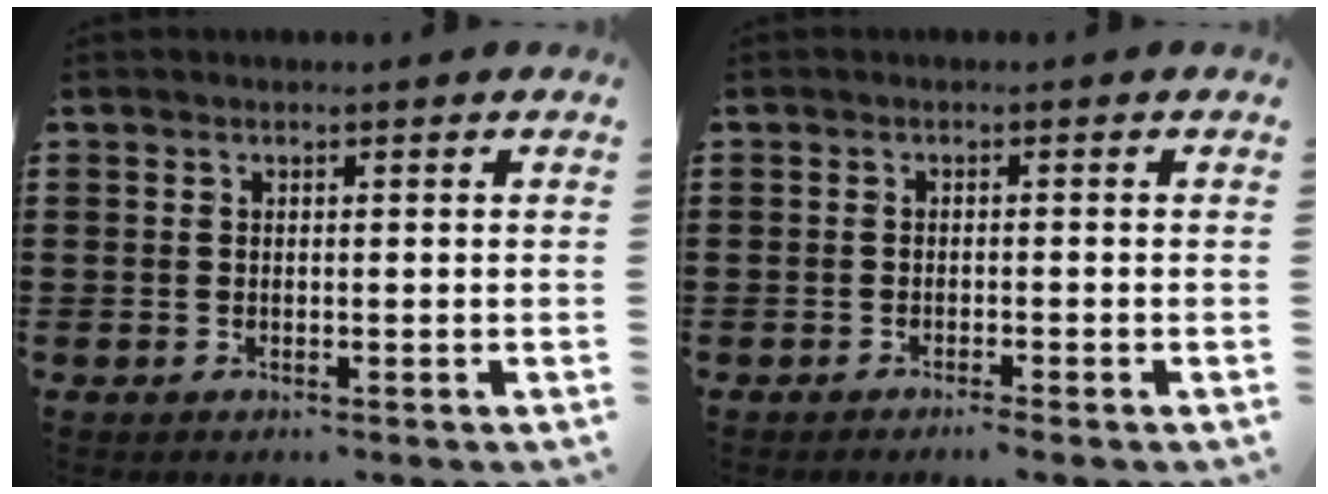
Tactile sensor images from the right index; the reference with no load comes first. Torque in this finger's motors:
{"motor_torque": [0.39, 0.03, 0.04, 0.00]}